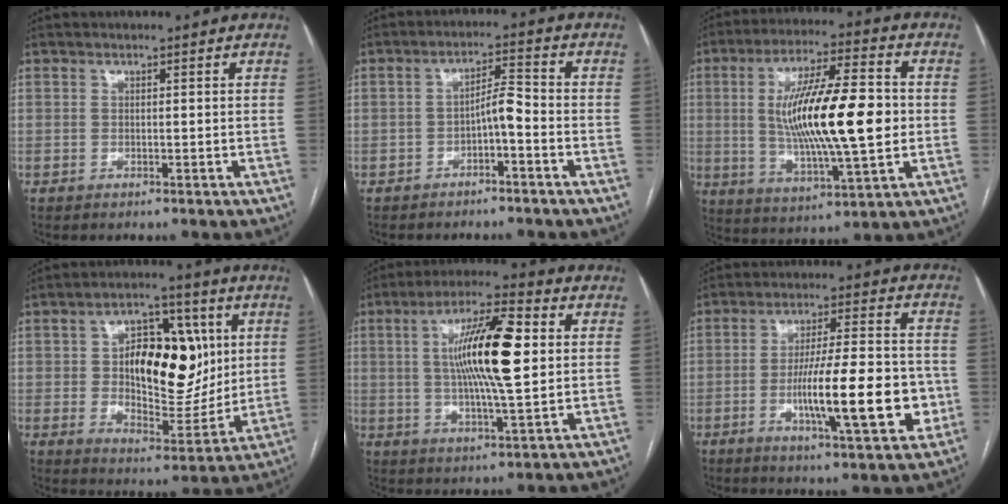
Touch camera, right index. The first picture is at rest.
{"total": 4.1, "force": [-1.9, 0.8, 3.5], "torque": [-0.060, 0.015, -0.030]}
{"total": 18.2, "force": [0.5, 3.0, 17.9], "torque": [-0.322, 0.005, 0.008]}
{"total": 16.8, "force": [3.1, 8.6, 14.1], "torque": [-0.225, 0.017, 0.057]}
{"total": 14.7, "force": [2.3, 2.3, 14.4], "torque": [-0.255, 0.014, 0.036]}
{"total": 15.9, "force": [-3.7, 2.6, 15.2], "torque": [-0.246, 0.002, -0.055]}